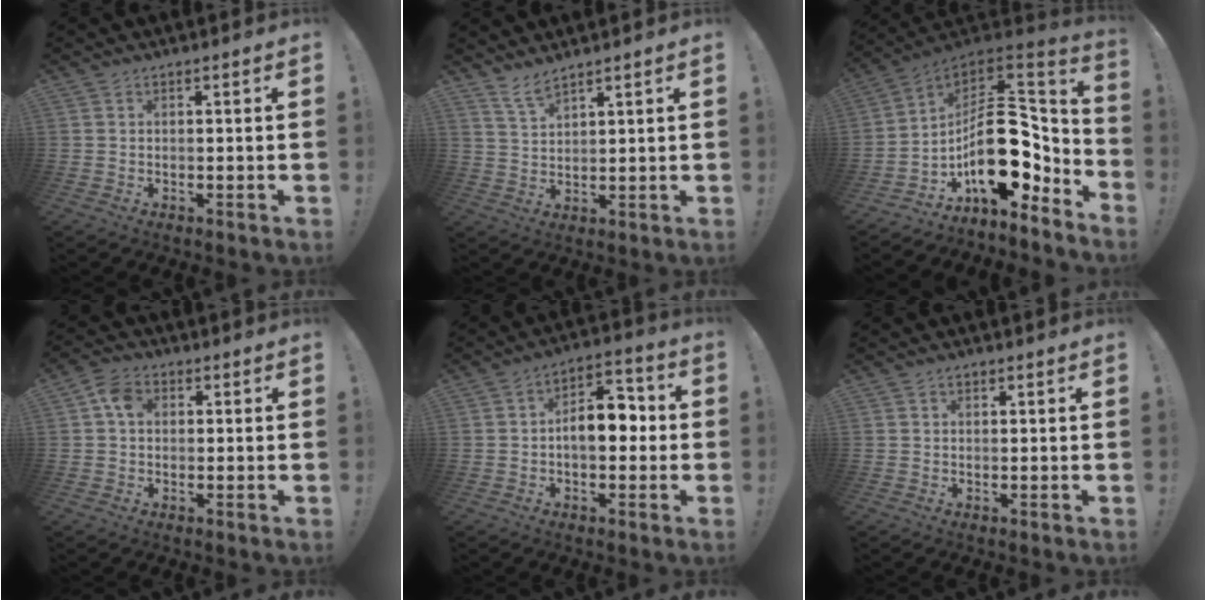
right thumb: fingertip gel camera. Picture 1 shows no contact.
{"total": 4.8, "force": [4.1, 0.8, 2.4], "torque": [-0.042, -0.028, 0.073]}
{"total": 23.6, "force": [-2.6, 13.6, 19.1], "torque": [-0.298, -0.001, -0.033]}
{"total": 5.6, "force": [0.9, 4.1, 3.6], "torque": [-0.058, 0.013, 0.018]}
{"total": 11.4, "force": [-0.6, 6.7, 9.2], "torque": [-0.121, 0.016, -0.010]}
{"total": 0.8, "force": [0.5, 0.6, 0.4], "torque": [-0.003, -0.001, 0.007]}